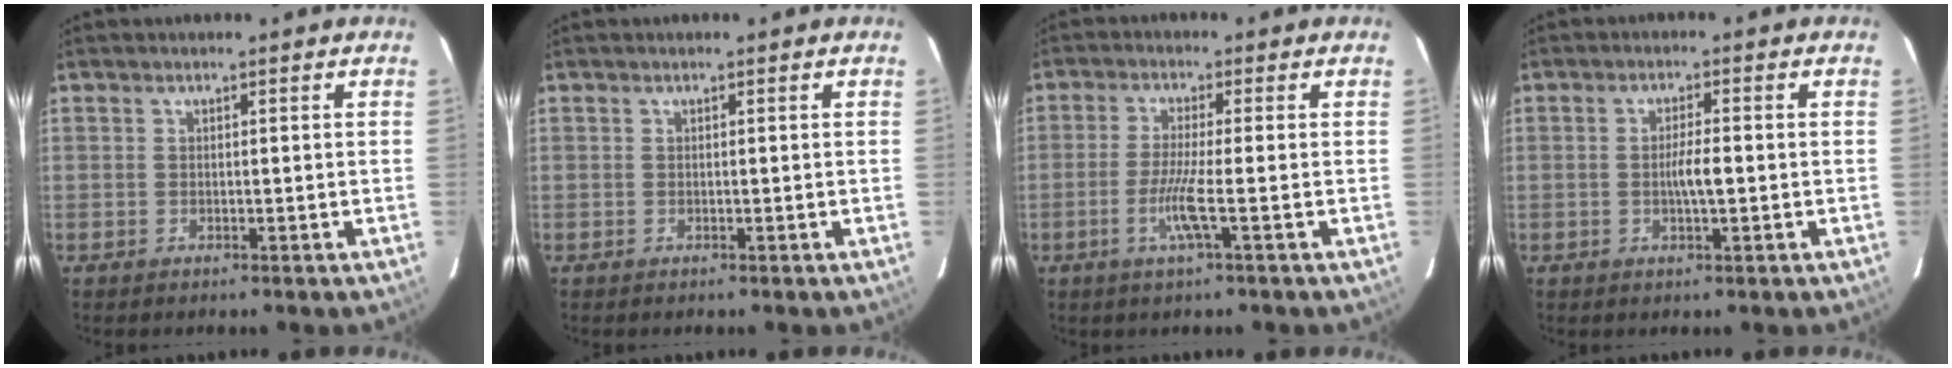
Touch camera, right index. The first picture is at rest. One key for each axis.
{"total": 0.0}
{"total": 5.0, "fx": -1.6, "fy": -0.6, "fz": 4.7, "tx": -0.096, "ty": -0.011, "tz": -0.034}
{"total": 3.2, "fx": -0.4, "fy": 0.4, "fz": 3.2, "tx": -0.059, "ty": 0.000, "tz": -0.008}